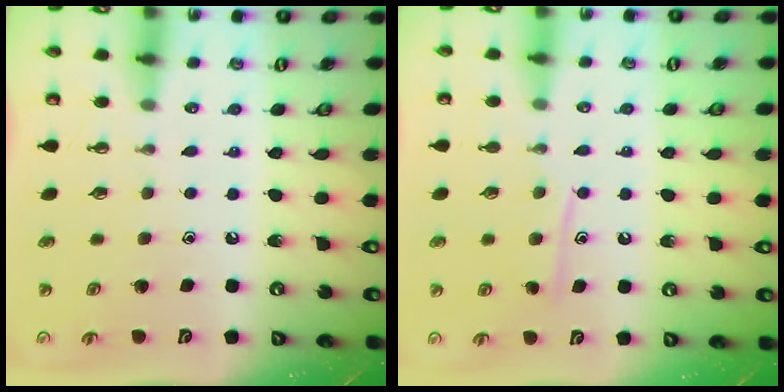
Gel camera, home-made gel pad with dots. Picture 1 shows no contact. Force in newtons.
{"total": 9.1, "press": 9.1, "slide": 0.7}